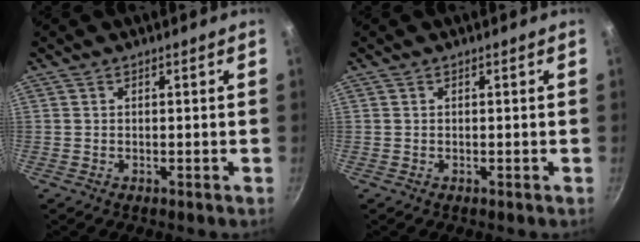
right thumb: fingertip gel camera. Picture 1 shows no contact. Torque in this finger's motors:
{"motor_torque": [-0.06, 0.06, 0.02, -0.04, 0.02]}